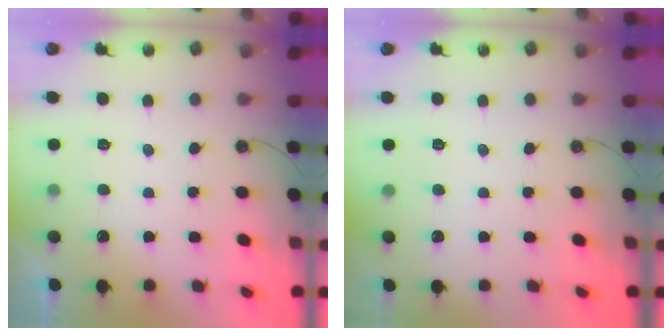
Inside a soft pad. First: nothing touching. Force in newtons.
{"total": 3.0, "press": 2.9, "slide": 0.4}